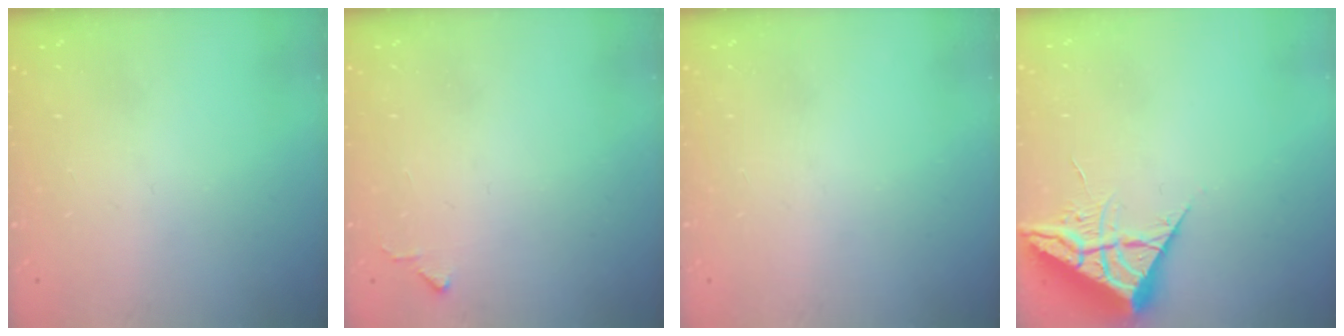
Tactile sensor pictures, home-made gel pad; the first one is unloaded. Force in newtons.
{"total": 4.2, "press": 4.1, "slide": 0.7}
{"total": 0.0}
{"total": 6.9, "press": 6.9, "slide": 0.4}